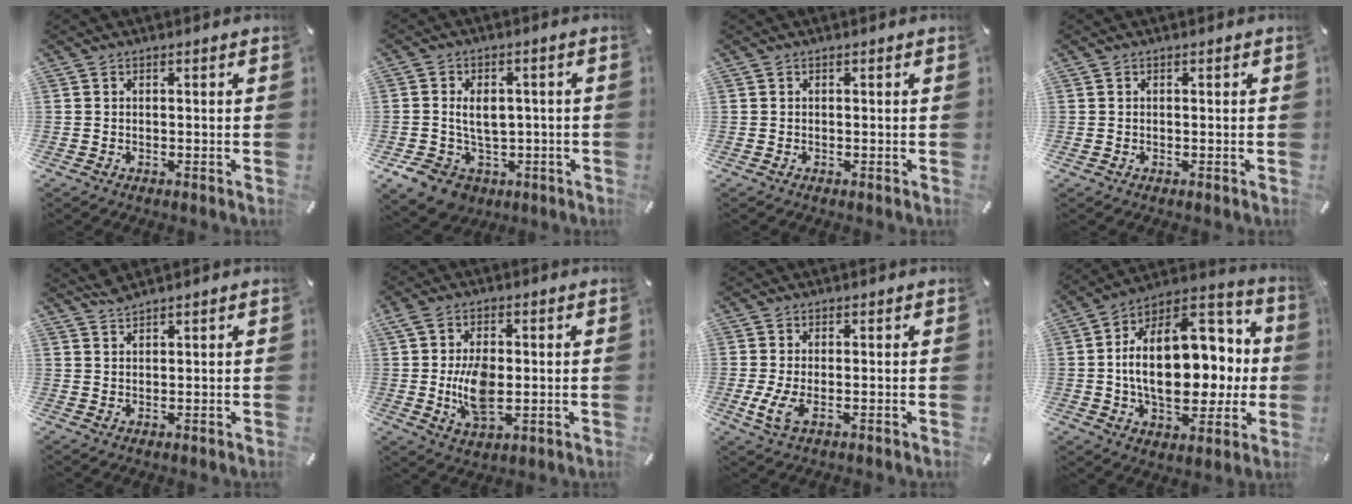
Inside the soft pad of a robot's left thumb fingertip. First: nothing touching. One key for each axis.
{"total": 10.0, "fx": -0.9, "fy": 8.2, "fz": 5.6, "tx": -0.095, "ty": 0.013, "tz": -0.008}
{"total": 0.0}
{"total": 0.0}
{"total": 2.3, "fx": 2.2, "fy": 0.2, "fz": 0.6, "tx": -0.016, "ty": -0.006, "tz": 0.042}
{"total": 10.2, "fx": 0.0, "fy": 5.4, "fz": 8.6, "tx": -0.168, "ty": -0.010, "tz": -0.002}
{"total": 4.4, "fx": -0.2, "fy": 1.7, "fz": 4.0, "tx": -0.088, "ty": -0.014, "tz": -0.008}
{"total": 25.0, "fx": 1.6, "fy": 15.6, "fz": 19.5, "tx": -0.324, "ty": -0.011, "tz": 0.036}